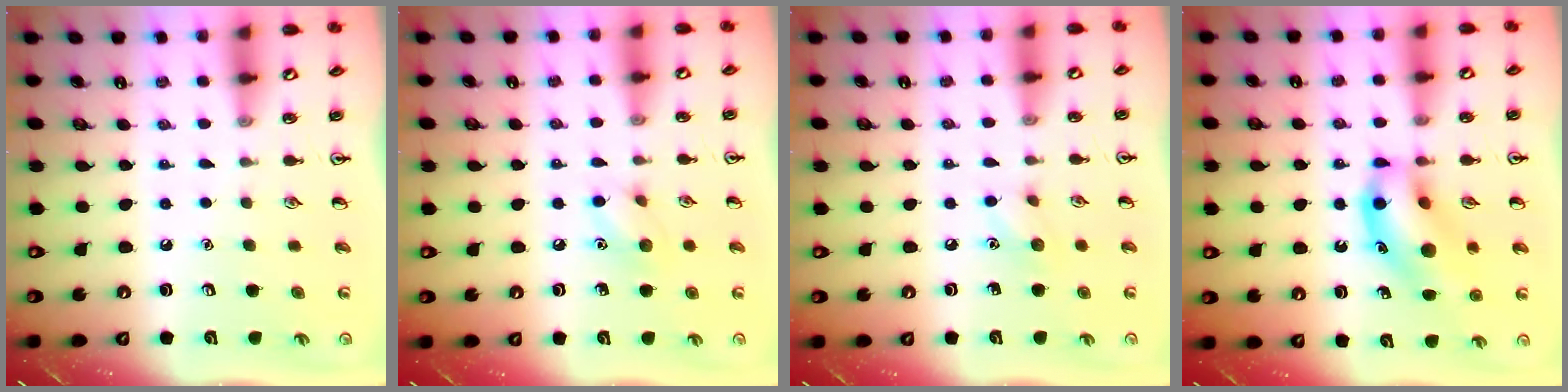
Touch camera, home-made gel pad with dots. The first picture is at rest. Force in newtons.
{"total": 6.8, "press": 6.7, "slide": 1.4}
{"total": 6.1, "press": 5.8, "slide": 1.7}
{"total": 14.6, "press": 14.4, "slide": 2.1}